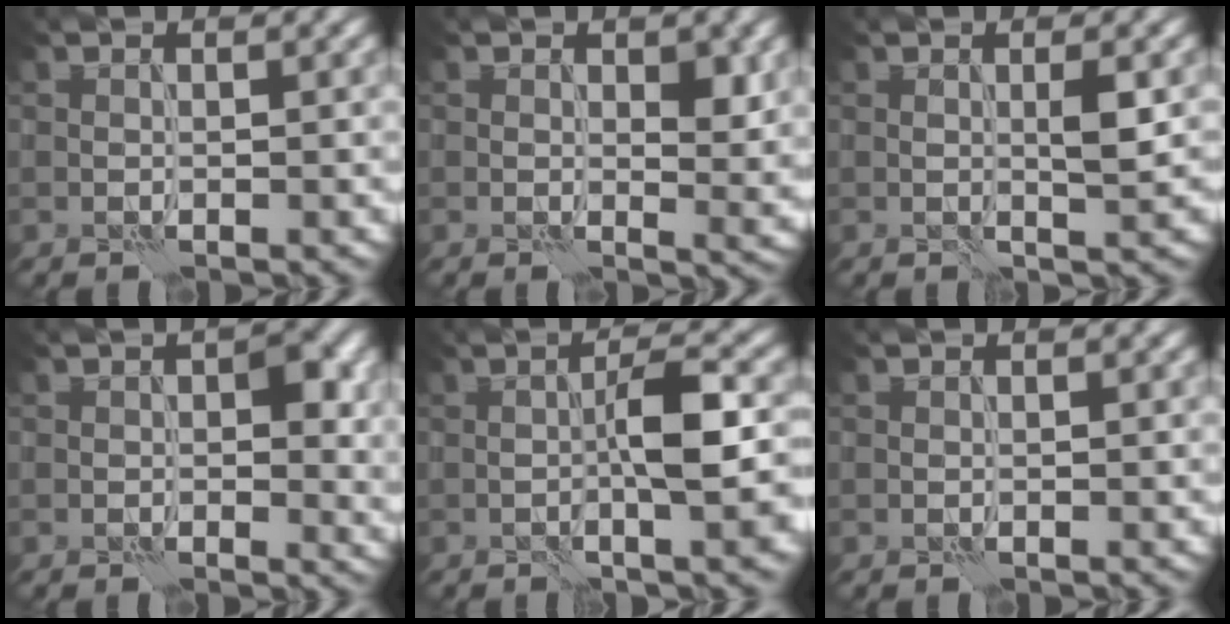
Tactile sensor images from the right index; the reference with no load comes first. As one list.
[{"total": 2.8, "force": [0.6, 1.2, 2.5], "torque": [-0.030, -0.006, 0.011]}, {"total": 1.9, "force": [0.1, 0.2, 1.9], "torque": [-0.036, 0.000, 0.001]}, {"total": 3.8, "force": [0.4, 2.0, 3.2], "torque": [-0.029, -0.001, 0.003]}, {"total": 5.9, "force": [-0.9, 0.9, 5.7], "torque": [-0.094, 0.012, -0.018]}, {"total": 0.0}]